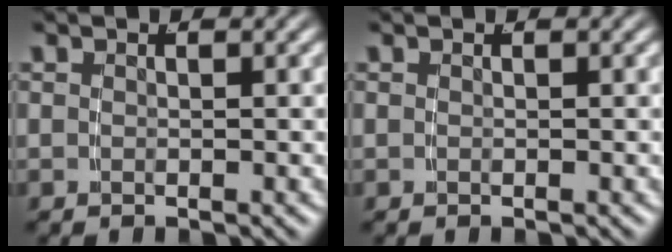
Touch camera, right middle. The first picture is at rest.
{"total": 0.0}